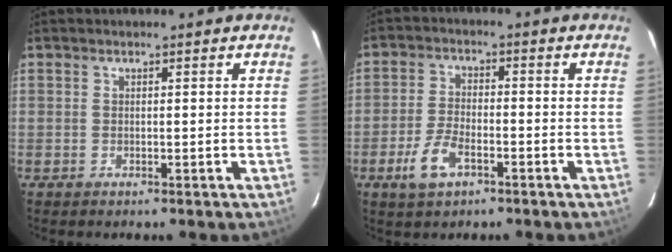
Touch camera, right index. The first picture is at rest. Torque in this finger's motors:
{"motor_torque": [0.69, -0.55, 0.38, 0.08]}